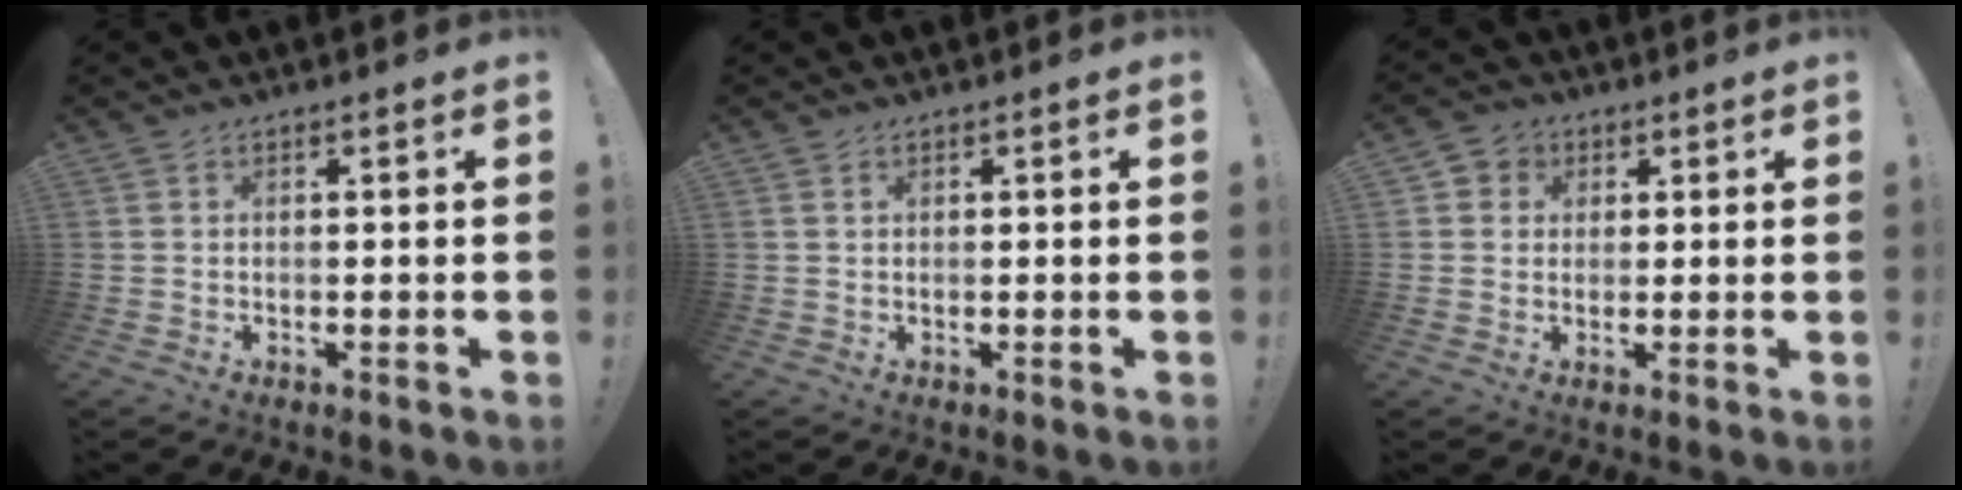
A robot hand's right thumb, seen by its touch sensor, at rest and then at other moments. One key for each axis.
{"total": 0.5, "fx": 0.4, "fy": 0.3, "fz": 0.3, "tx": -0.005, "ty": 0.001, "tz": 0.007}
{"total": 4.3, "fx": 0.7, "fy": 4.1, "fz": 1.1, "tx": -0.019, "ty": 0.004, "tz": 0.014}